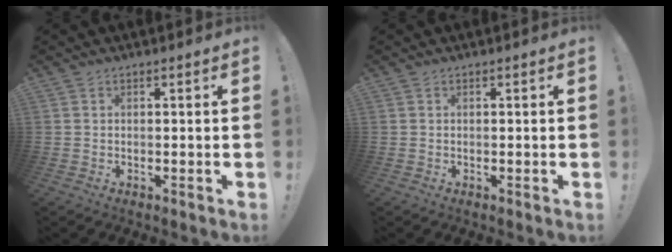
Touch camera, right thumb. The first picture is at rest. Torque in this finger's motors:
{"motor_torque": [-0.02, 0.02, 0.00, 0.00, 0.00]}